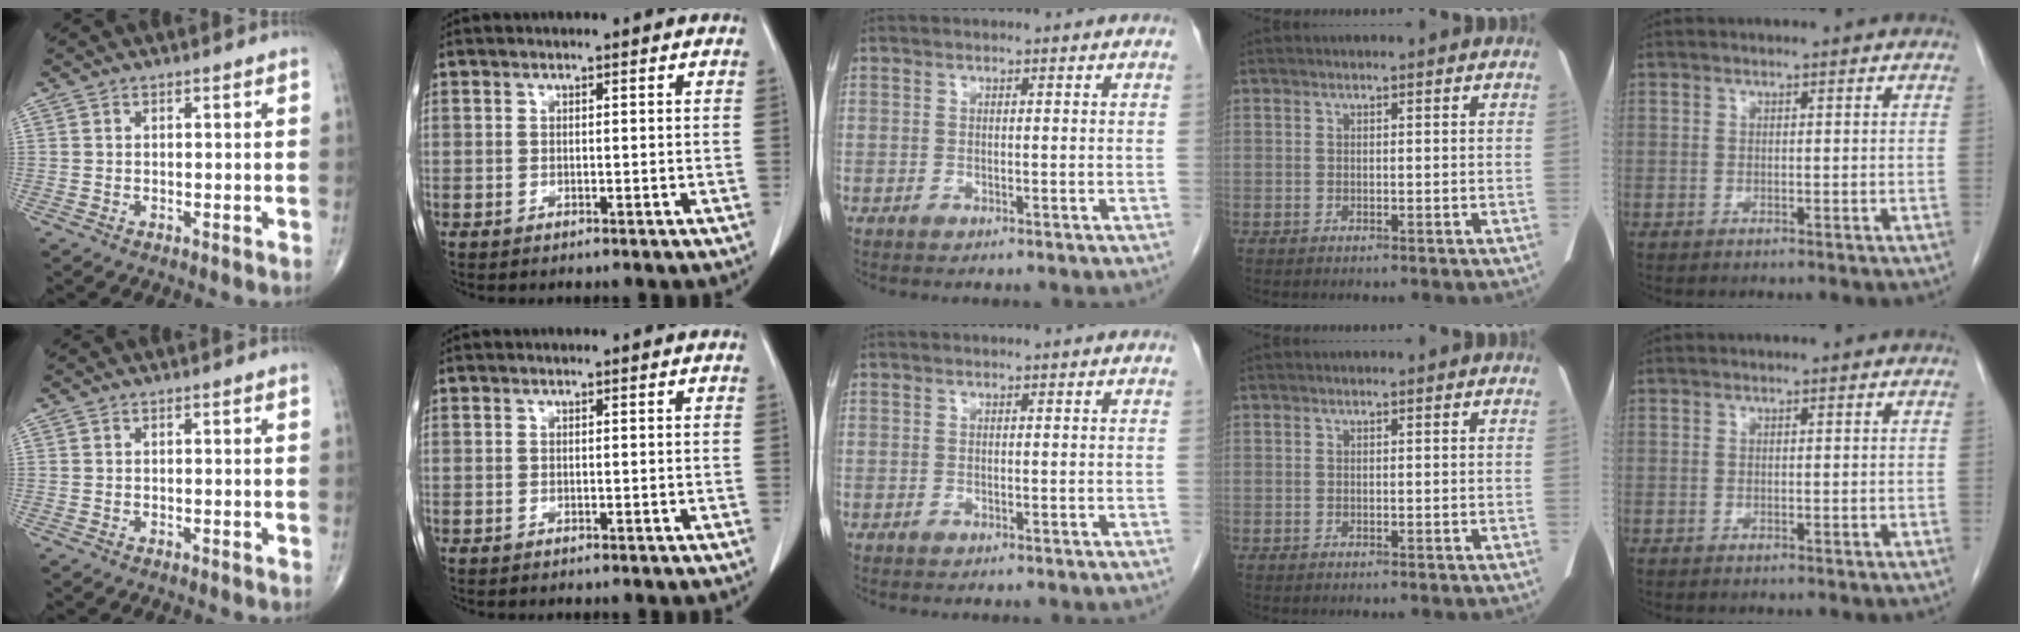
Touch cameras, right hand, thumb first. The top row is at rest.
{}